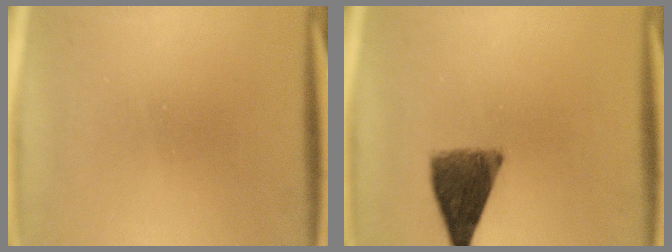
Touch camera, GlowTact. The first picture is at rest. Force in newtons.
{"total": 8.5}